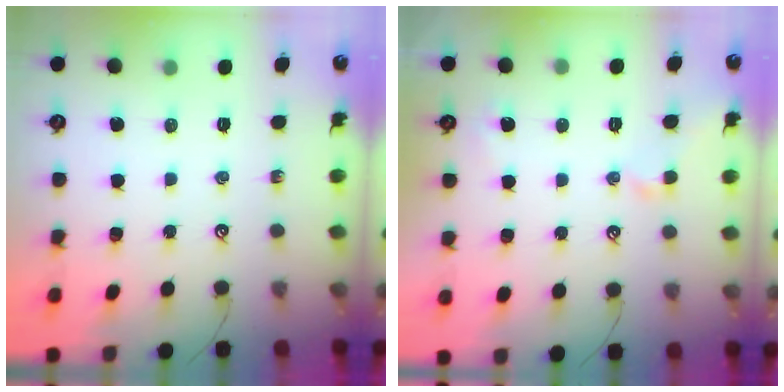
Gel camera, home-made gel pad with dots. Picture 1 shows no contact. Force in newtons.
{"total": 2.3, "press": 2.2, "slide": 0.6}